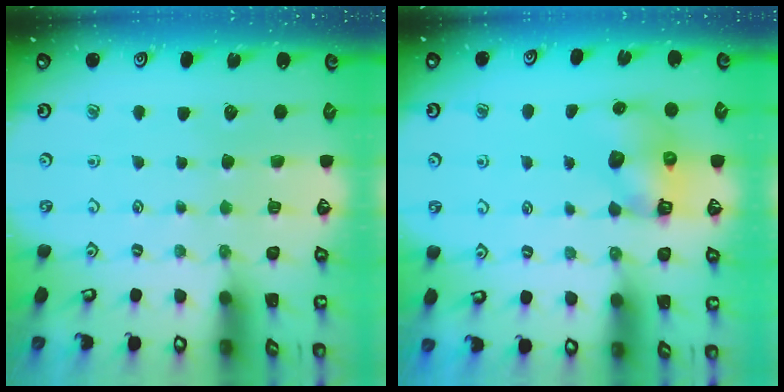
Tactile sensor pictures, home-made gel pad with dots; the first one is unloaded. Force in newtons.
{"total": 6.6, "press": 6.5, "slide": 1.0}